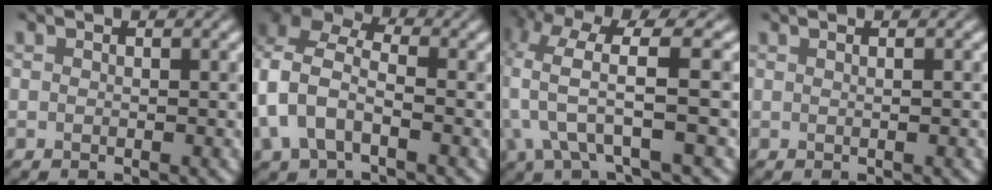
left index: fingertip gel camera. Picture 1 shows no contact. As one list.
[{"total": 6.5, "force": [-0.8, 4.5, 4.7], "torque": [-0.112, 0.011, -0.024]}, {"total": 6.5, "force": [0.2, 1.7, 6.3], "torque": [-0.130, 0.007, 0.005]}, {"total": 1.9, "force": [0.5, 1.0, 1.5], "torque": [0.009, 0.003, -0.015]}]